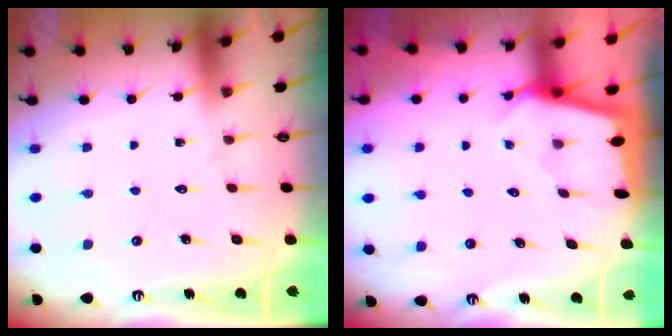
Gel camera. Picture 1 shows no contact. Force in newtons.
{"total": 2.3, "press": 2.3, "slide": 0.3}